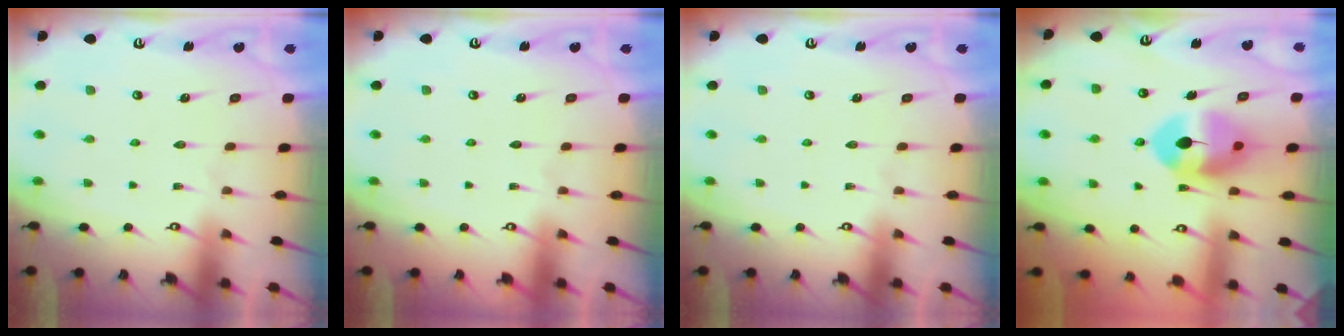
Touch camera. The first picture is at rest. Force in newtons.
{"total": 0.0}
{"total": 0.0}
{"total": 8.8, "press": 8.7, "slide": 1.2}